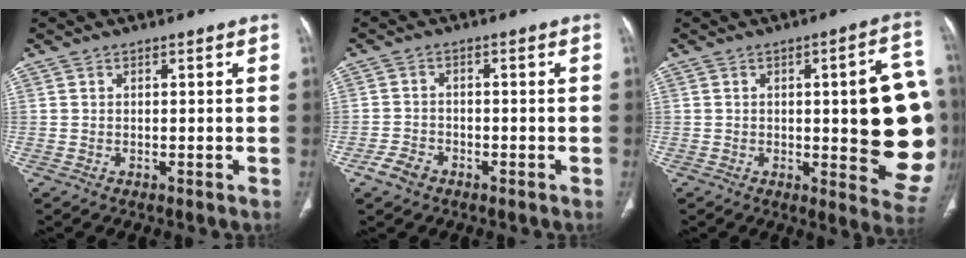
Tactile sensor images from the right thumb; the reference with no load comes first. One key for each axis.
{"total": 3.5, "fx": -2.2, "fy": 2.3, "fz": 1.5, "tx": -0.027, "ty": 0.014, "tz": -0.039}
{"total": 19.0, "fx": -0.4, "fy": 5.2, "fz": 18.3, "tx": -0.191, "ty": 0.000, "tz": 0.001}